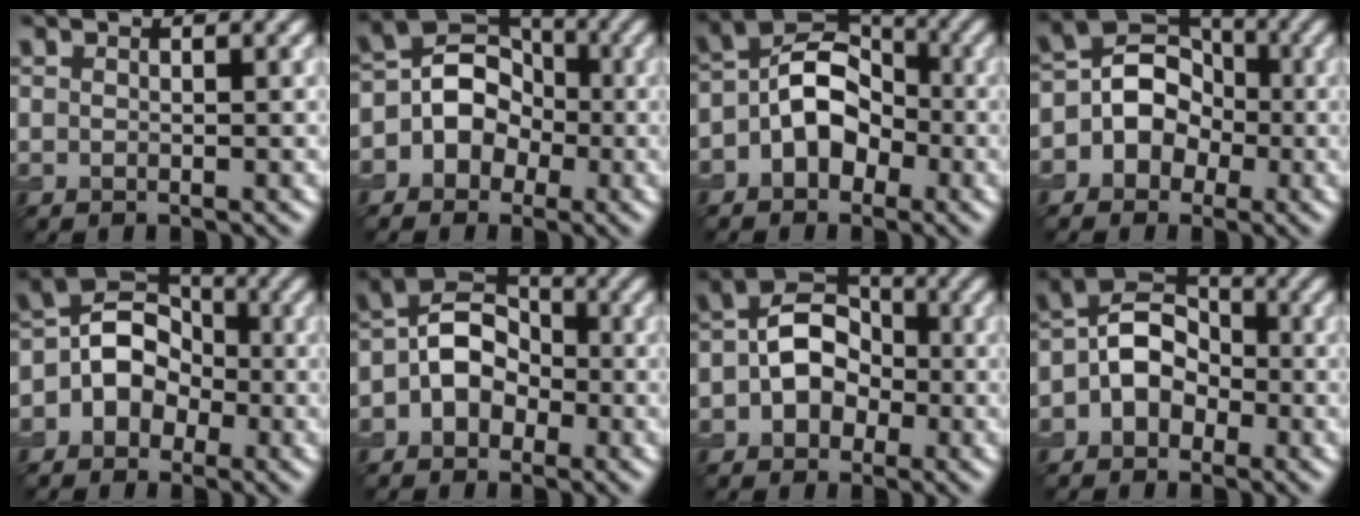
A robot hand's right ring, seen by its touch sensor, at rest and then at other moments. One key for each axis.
{"total": 6.9, "fx": -1.0, "fy": 6.2, "fz": 2.9, "tx": -0.026, "ty": 0.031, "tz": -0.045}
{"total": 6.1, "fx": -1.6, "fy": 4.3, "fz": 4.0, "tx": -0.044, "ty": 0.013, "tz": -0.040}
{"total": 6.8, "fx": -0.9, "fy": 6.1, "fz": 2.9, "tx": -0.024, "ty": 0.030, "tz": -0.043}
{"total": 6.2, "fx": -1.0, "fy": 5.4, "fz": 3.0, "tx": -0.018, "ty": 0.025, "tz": -0.042}
{"total": 5.2, "fx": -1.0, "fy": 4.0, "fz": 3.1, "tx": -0.029, "ty": 0.013, "tz": -0.026}
{"total": 5.4, "fx": -0.6, "fy": 4.2, "fz": 3.3, "tx": -0.028, "ty": 0.010, "tz": -0.019}
{"total": 4.9, "fx": -1.1, "fy": 3.8, "fz": 3.0, "tx": -0.031, "ty": 0.012, "tz": -0.029}